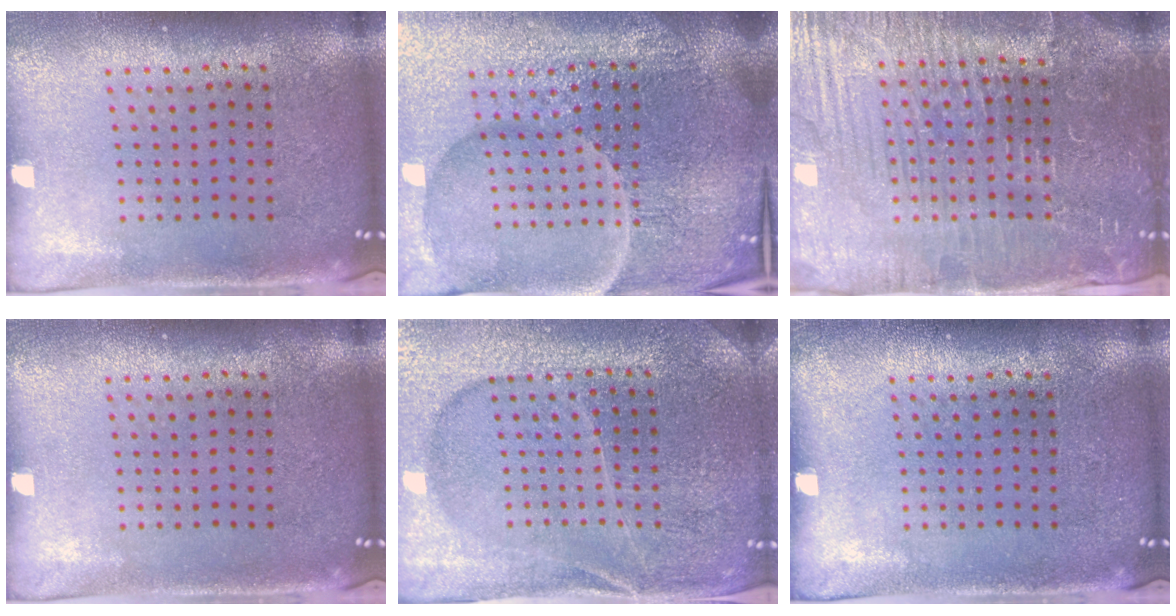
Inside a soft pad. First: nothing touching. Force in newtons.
{"total": 6.6, "press": 5.9, "slide": 2.9}
{"total": 5.2, "press": 4.9, "slide": 1.6}
{"total": 0.0}
{"total": 4.1, "press": 4.0, "slide": 1.2}
{"total": 0.0}